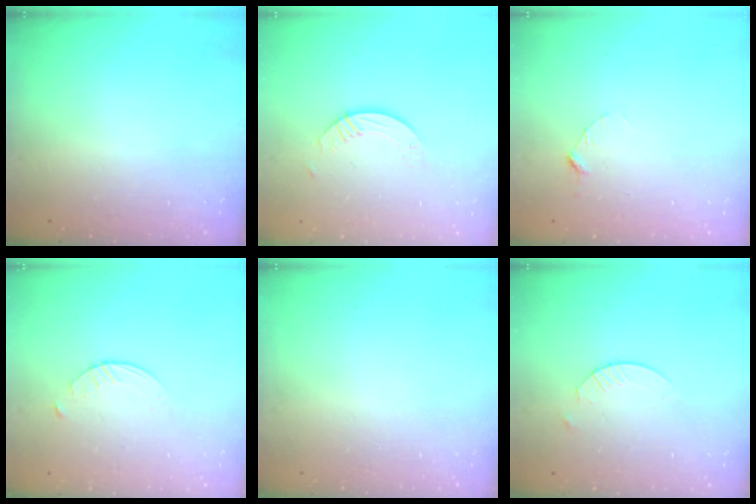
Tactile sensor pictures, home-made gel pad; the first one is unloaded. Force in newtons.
{"total": 3.7, "press": 3.7, "slide": 0.3}
{"total": 2.9, "press": 2.9, "slide": 0.3}
{"total": 2.0, "press": 2.0, "slide": 0.3}
{"total": 0.0}
{"total": 2.4, "press": 2.4, "slide": 0.3}